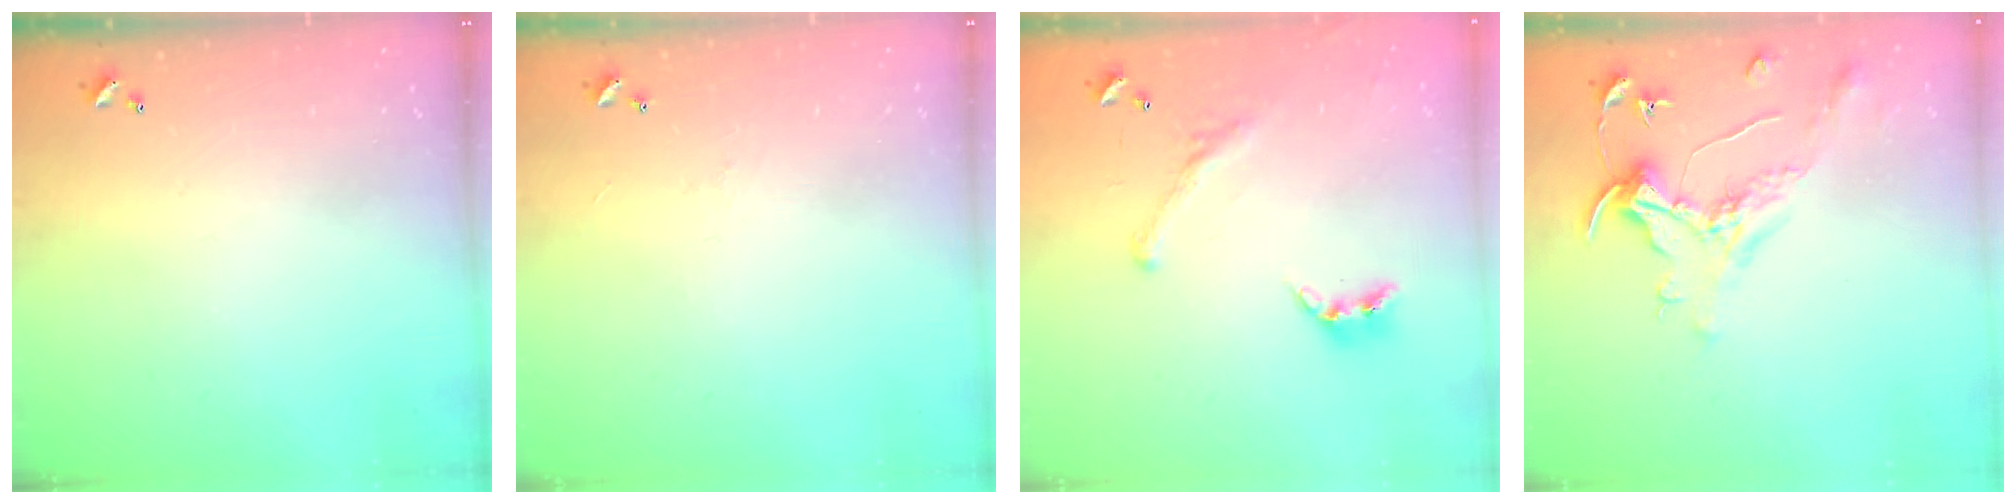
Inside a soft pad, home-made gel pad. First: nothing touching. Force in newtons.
{"total": 1.3, "press": 1.2, "slide": 0.5}
{"total": 1.8, "press": 1.2, "slide": 1.3}
{"total": 1.5, "press": 1.3, "slide": 0.7}